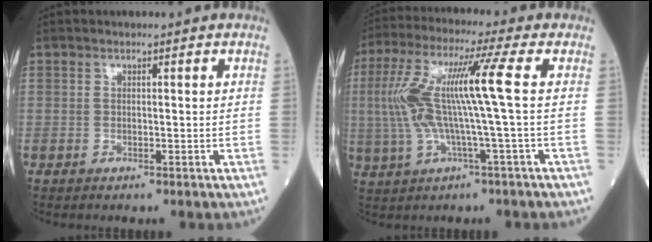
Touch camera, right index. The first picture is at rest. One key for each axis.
{"total": 11.7, "fx": 0.7, "fy": -0.5, "fz": 11.7, "tx": -0.248, "ty": 0.024, "tz": 0.014}